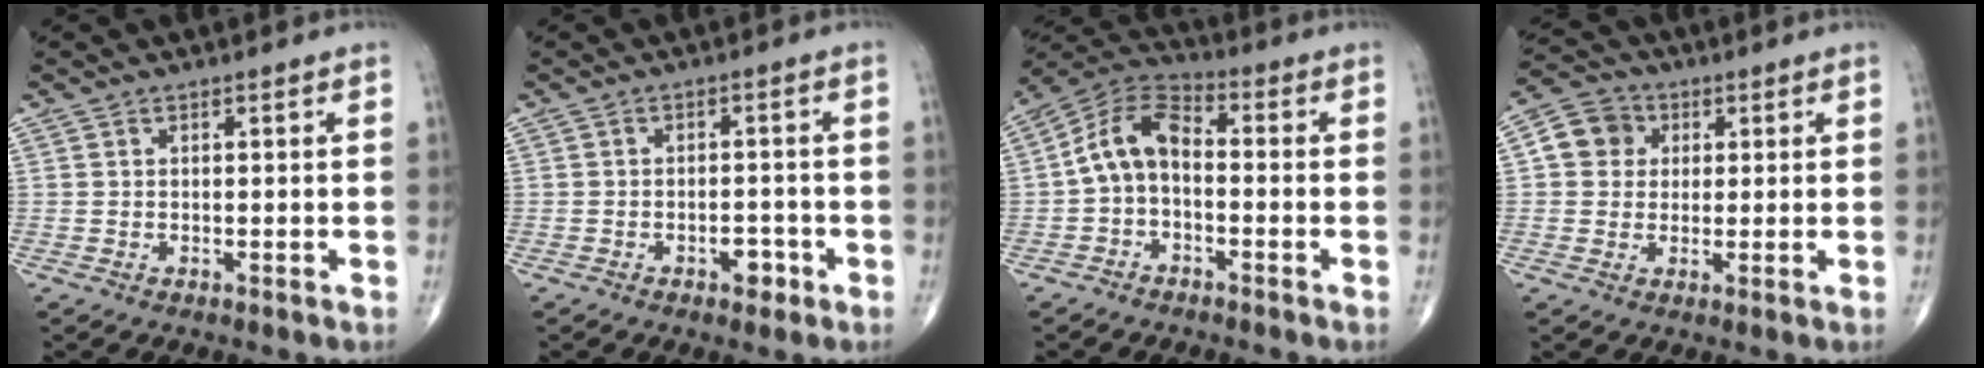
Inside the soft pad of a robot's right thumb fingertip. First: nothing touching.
{"total": 3.3, "force": [-1.7, 1.9, 2.1], "torque": [-0.014, 0.012, -0.022]}
{"total": 9.0, "force": [-1.0, 5.5, 7.1], "torque": [-0.124, 0.035, -0.036]}
{"total": 7.1, "force": [1.4, 6.4, 2.6], "torque": [-0.026, 0.009, 0.014]}